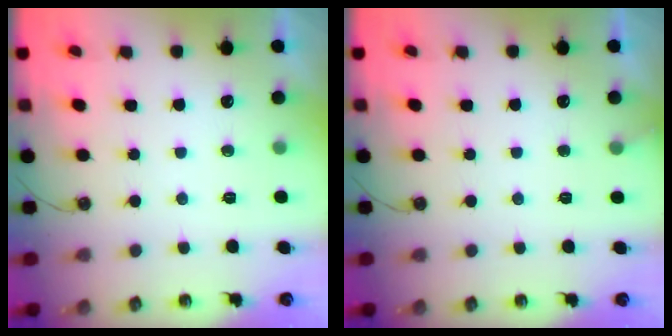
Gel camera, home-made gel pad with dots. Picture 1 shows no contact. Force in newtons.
{"total": 3.2, "press": 3.2, "slide": 0.2}